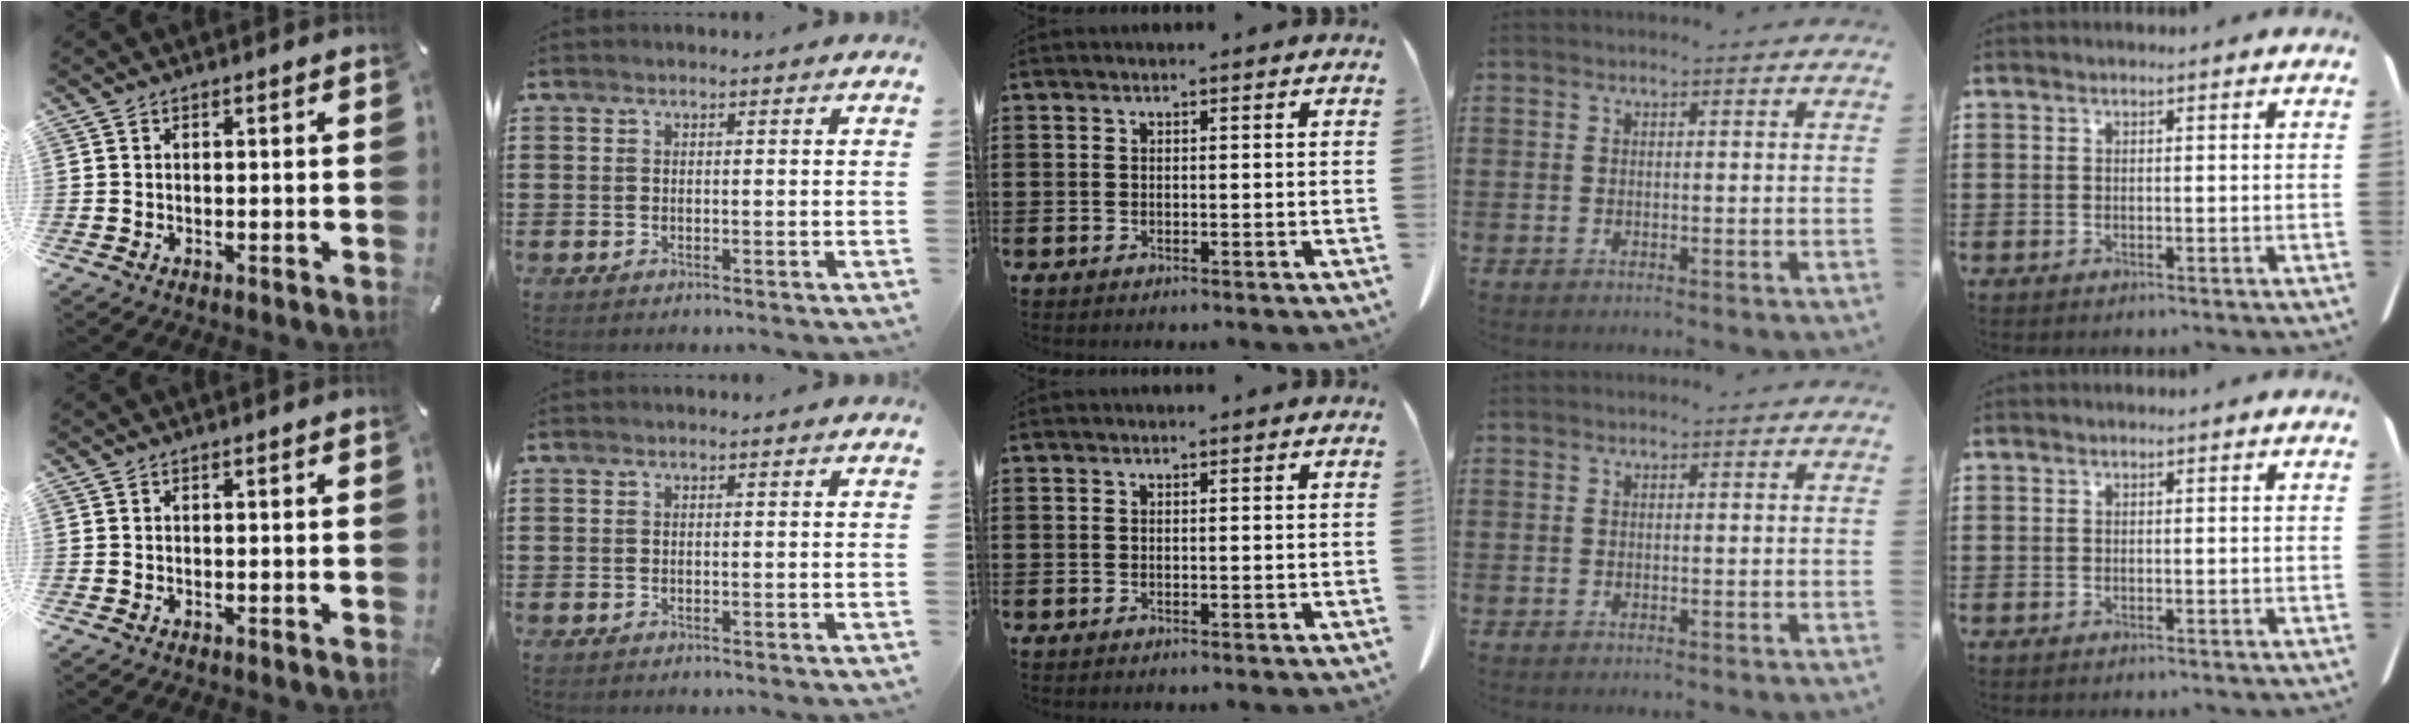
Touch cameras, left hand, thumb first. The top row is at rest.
{}